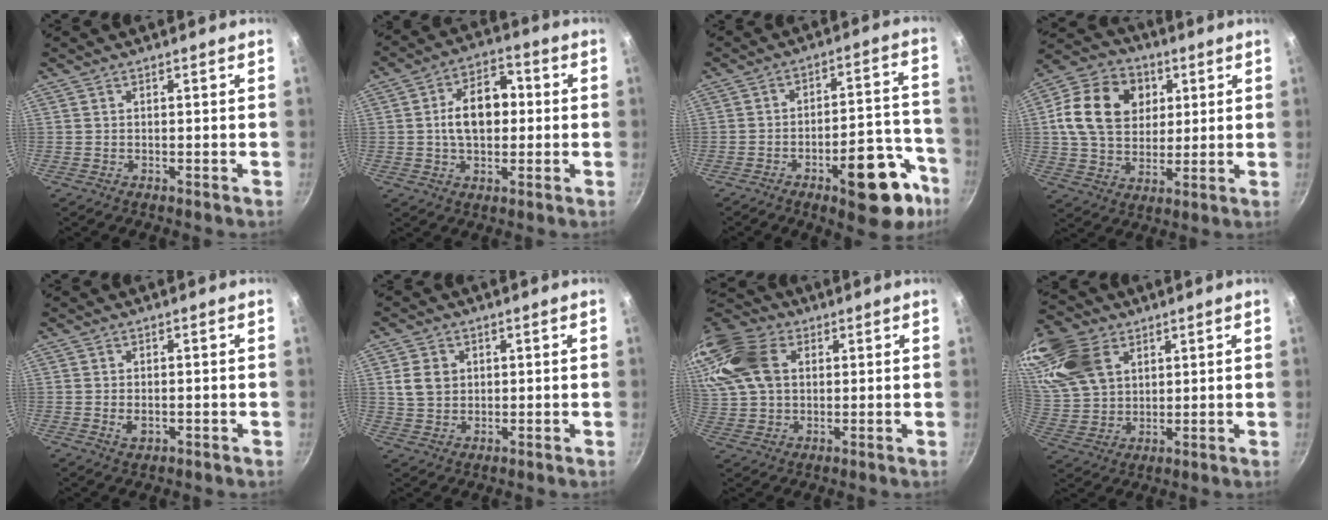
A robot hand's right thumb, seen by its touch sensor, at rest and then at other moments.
{"total": 11.4, "force": [0.4, 7.4, 8.7], "torque": [-0.107, 0.022, -0.004]}
{"total": 17.2, "force": [-8.9, 6.8, 13.0], "torque": [-0.114, 0.063, -0.117]}
{"total": 17.2, "force": [4.2, 13.2, 10.2], "torque": [-0.158, 0.005, 0.063]}
{"total": 2.6, "force": [-0.5, 1.7, 1.9], "torque": [-0.032, -0.002, -0.005]}
{"total": 5.7, "force": [1.3, 4.7, 3.1], "torque": [-0.041, 0.000, 0.026]}
{"total": 20.4, "force": [6.3, 14.7, 12.6], "torque": [-0.285, 0.018, 0.113]}
{"total": 18.4, "force": [8.6, 12.8, 10.2], "torque": [-0.209, -0.009, 0.173]}